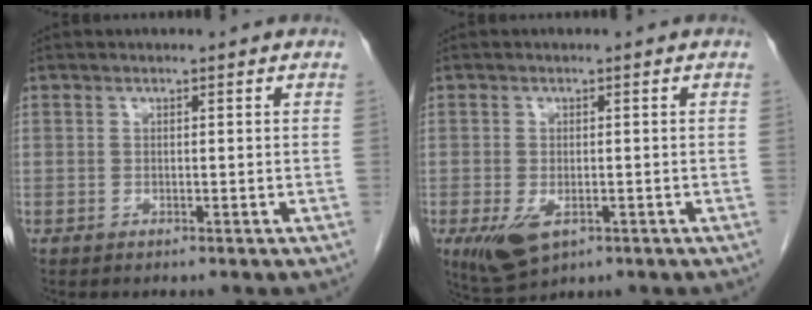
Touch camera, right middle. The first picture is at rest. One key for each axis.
{"total": 5.3, "fx": -2.1, "fy": 2.6, "fz": 4.2, "tx": -0.084, "ty": -0.014, "tz": -0.026}